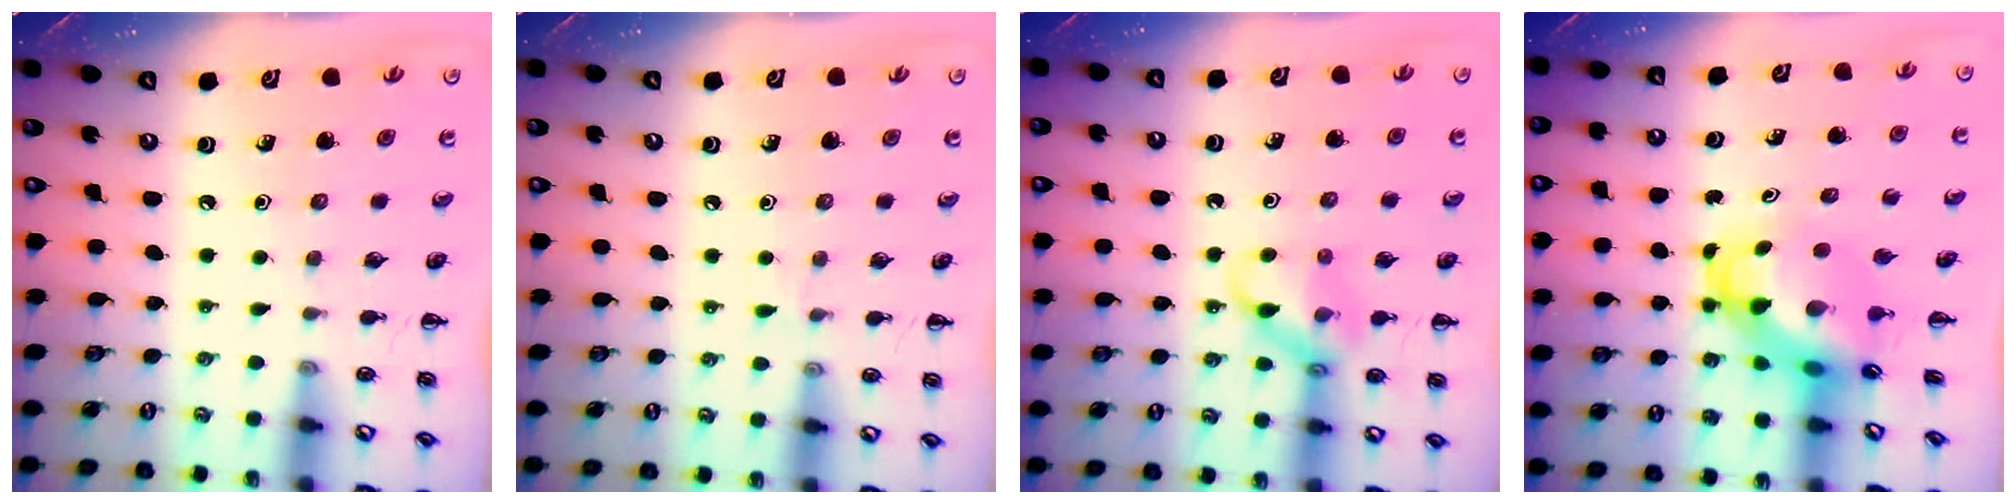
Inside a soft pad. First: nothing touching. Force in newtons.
{"total": 3.2, "press": 3.1, "slide": 1.0}
{"total": 12.5, "press": 12.4, "slide": 1.7}
{"total": 5.5, "press": 5.3, "slide": 1.5}